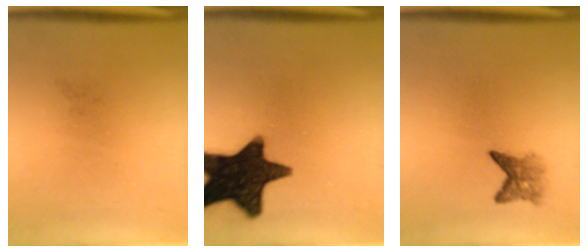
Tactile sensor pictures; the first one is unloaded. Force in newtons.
{"total": 17.5}
{"total": 3.0}